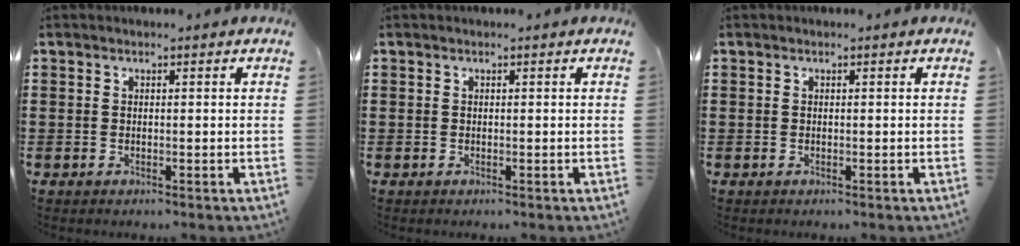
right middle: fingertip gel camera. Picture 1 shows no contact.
{"total": 0.0}
{"total": 0.0}